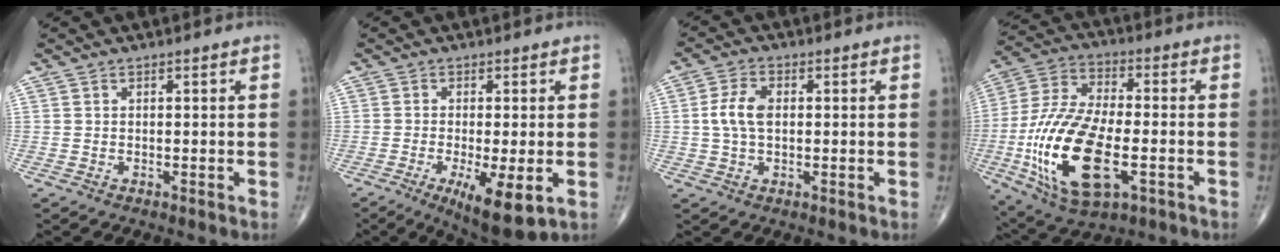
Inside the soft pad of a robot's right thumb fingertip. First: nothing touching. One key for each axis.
{"total": 9.3, "fx": -3.1, "fy": 2.5, "fz": 8.5, "tx": -0.138, "ty": -0.021, "tz": -0.046}
{"total": 5.5, "fx": 0.4, "fy": 3.2, "fz": 4.4, "tx": -0.097, "ty": 0.009, "tz": 0.003}
{"total": 22.0, "fx": -5.5, "fy": 10.3, "fz": 18.6, "tx": -0.383, "ty": 0.008, "tz": -0.090}